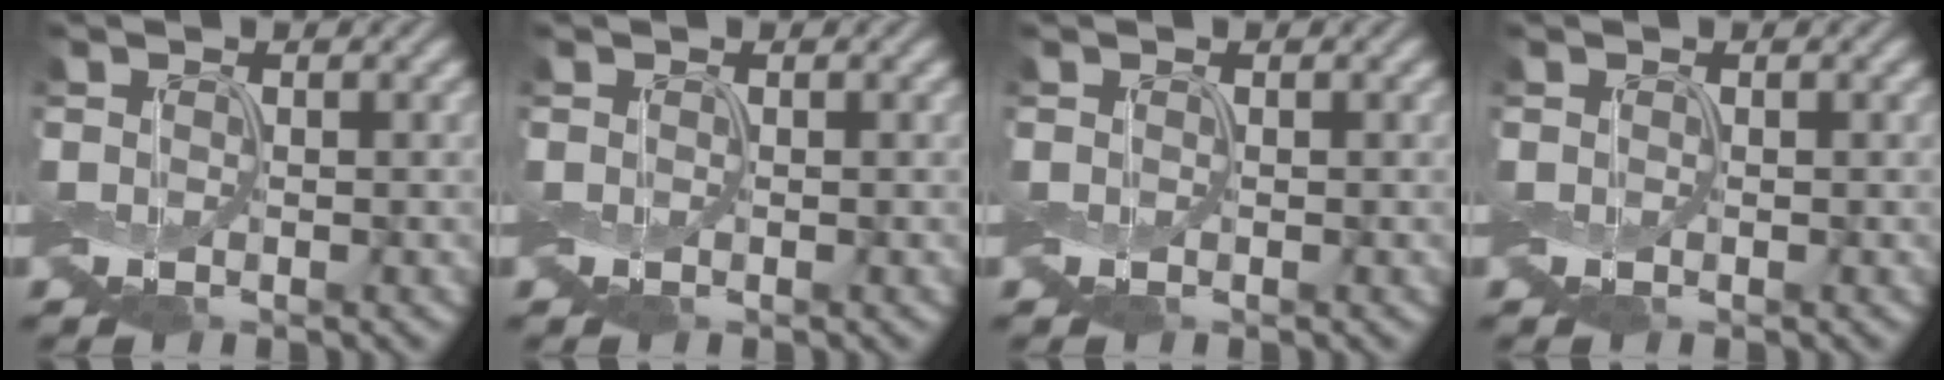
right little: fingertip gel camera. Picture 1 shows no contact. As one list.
[{"total": 0.0}, {"total": 0.0}, {"total": 0.0}]